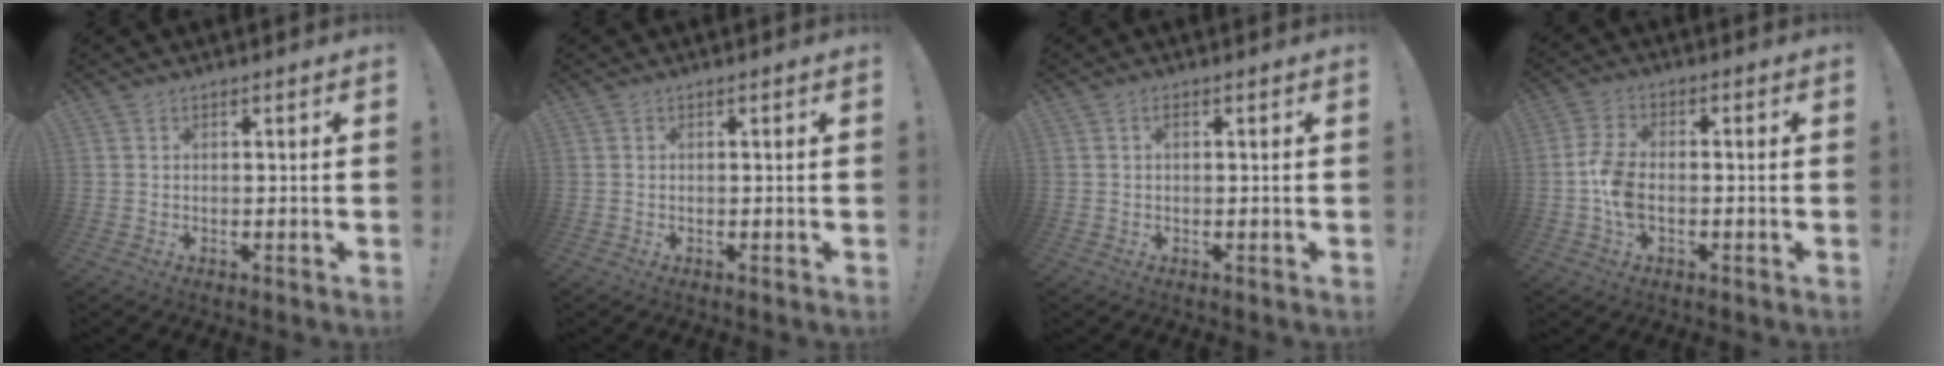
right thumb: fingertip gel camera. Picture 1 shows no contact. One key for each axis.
{"total": 0.0}
{"total": 1.0, "fx": 0.1, "fy": 0.6, "fz": 0.9, "tx": -0.024, "ty": 0.006, "tz": 0.003}
{"total": 8.3, "fx": -2.1, "fy": 4.7, "fz": 6.6, "tx": -0.150, "ty": 0.005, "tz": -0.033}